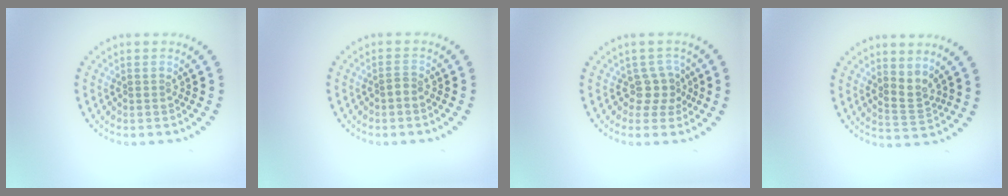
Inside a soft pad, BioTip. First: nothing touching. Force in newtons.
{"total": 0.9, "press": 0.6, "slide": 0.7}
{"total": 2.1, "press": 1.6, "slide": 1.3}
{"total": 2.3, "press": 1.5, "slide": 1.7}